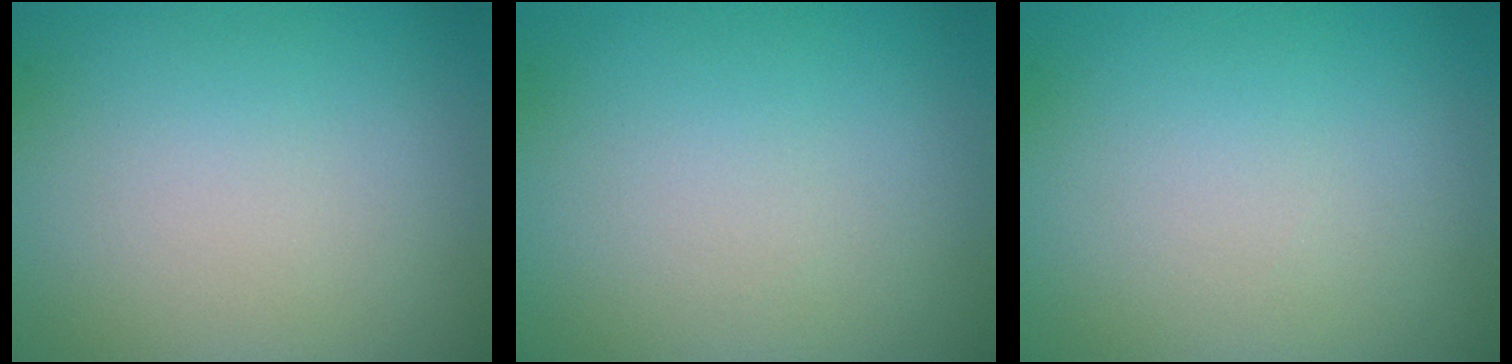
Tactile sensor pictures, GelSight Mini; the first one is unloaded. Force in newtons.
{"total": 0.0}
{"total": 0.0}